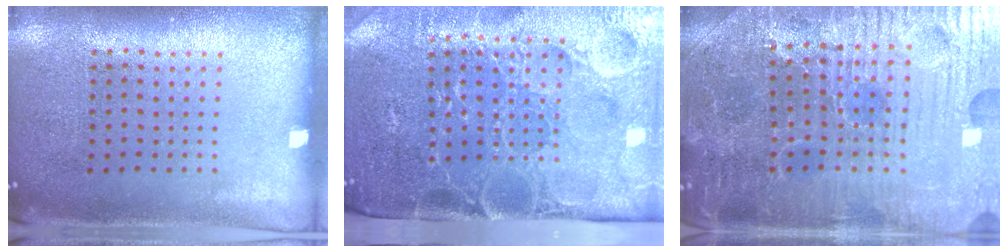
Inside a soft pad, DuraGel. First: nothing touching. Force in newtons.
{"total": 5.0, "press": 4.2, "slide": 2.6}
{"total": 5.1, "press": 5.0, "slide": 1.1}